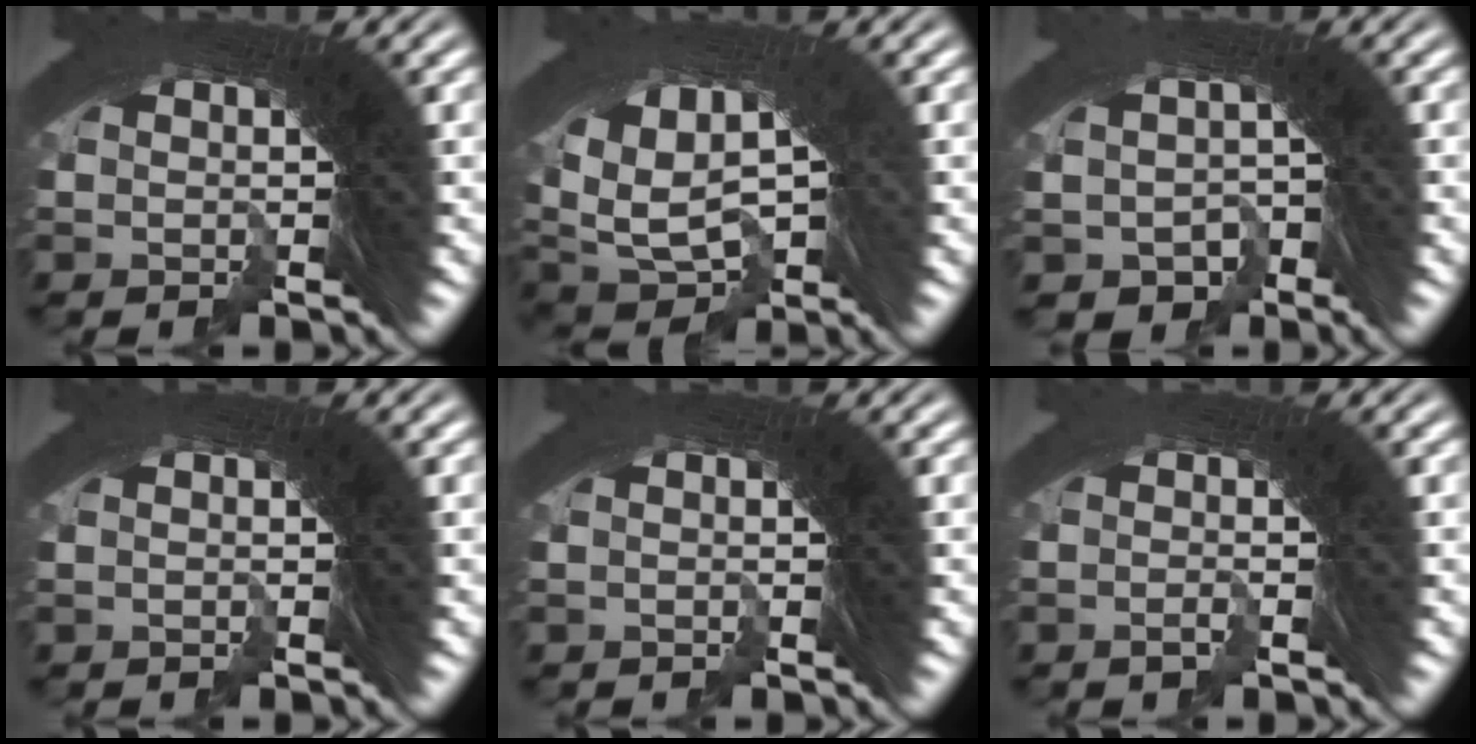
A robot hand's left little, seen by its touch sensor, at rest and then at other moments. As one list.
[{"total": 9.2, "force": [-2.2, 7.7, 4.5], "torque": [-0.143, -0.043, -0.019]}, {"total": 6.3, "force": [-4.9, 3.7, -1.3], "torque": [-0.007, -0.040, -0.068]}, {"total": 0.5, "force": [-0.3, 0.0, -0.5], "torque": [0.007, 0.000, -0.004]}, {"total": 0.8, "force": [-0.4, -0.2, -0.7], "torque": [0.011, -0.001, -0.006]}, {"total": 1.0, "force": [-0.9, 0.0, -0.3], "torque": [0.010, 0.007, -0.020]}]